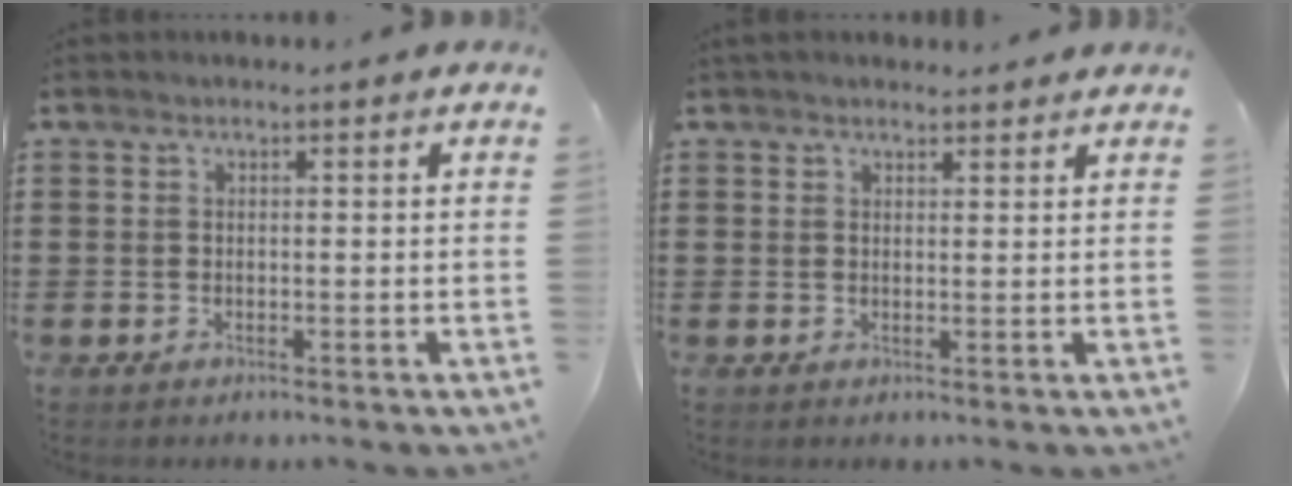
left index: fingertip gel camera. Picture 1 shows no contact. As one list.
[{"total": 1.8, "force": [1.7, 0.5, 0.2], "torque": [-0.009, 0.001, 0.035]}]